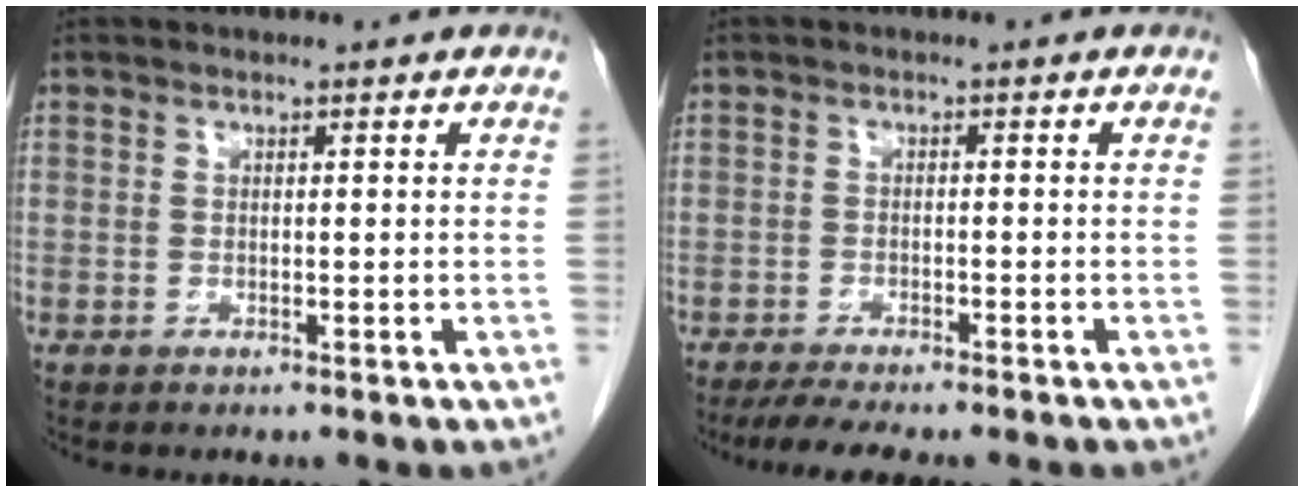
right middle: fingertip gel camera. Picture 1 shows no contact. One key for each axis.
{"total": 7.0, "fx": -5.9, "fy": 0.8, "fz": 3.7, "tx": -0.051, "ty": -0.011, "tz": -0.091}